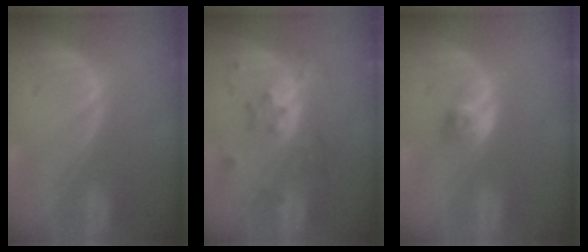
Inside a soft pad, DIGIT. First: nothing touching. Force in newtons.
{"total": 6.1, "press": 5.9, "slide": 1.6}
{"total": 2.5, "press": 2.3, "slide": 1.1}